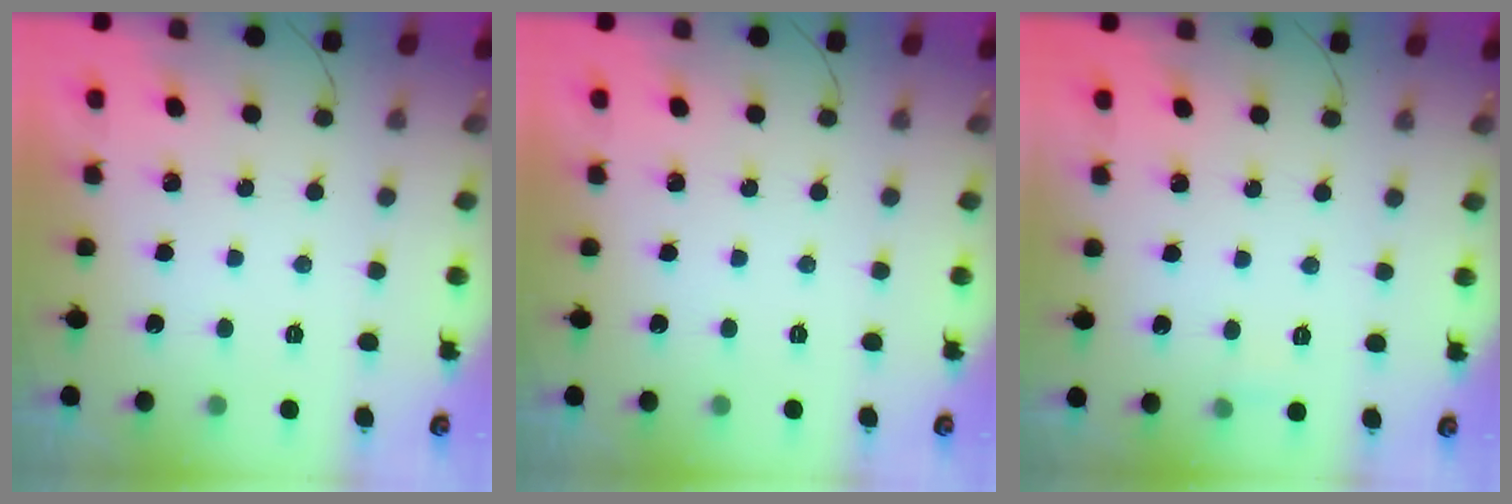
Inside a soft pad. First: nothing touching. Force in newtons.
{"total": 0.0}
{"total": 6.3, "press": 1.7, "slide": 6.1}